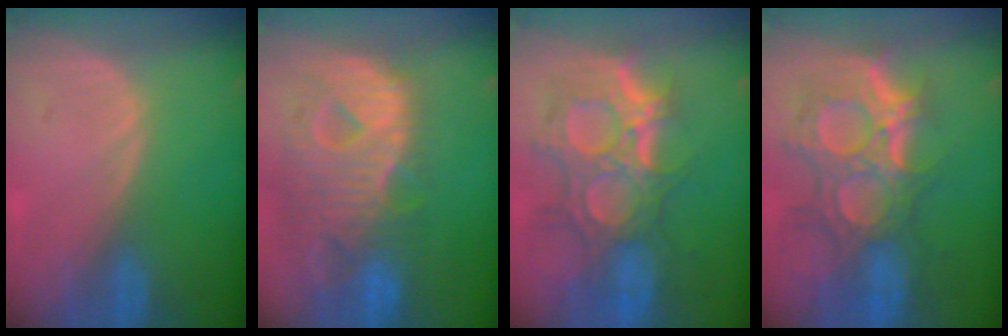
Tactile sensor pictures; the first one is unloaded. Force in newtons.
{"total": 12.8, "press": 10.8, "slide": 6.8}
{"total": 12.1, "press": 10.8, "slide": 5.5}
{"total": 12.0, "press": 10.8, "slide": 5.3}